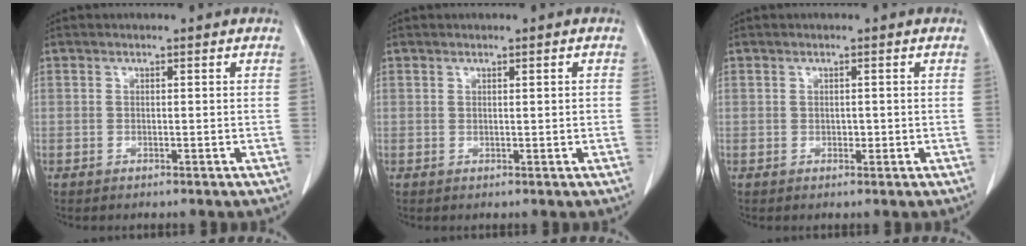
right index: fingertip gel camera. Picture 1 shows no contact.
{"total": 0.8, "force": [0.2, 0.1, 0.7], "torque": [-0.014, 0.001, 0.004]}
{"total": 0.6, "force": [-0.1, 0.5, 0.4], "torque": [-0.003, 0.002, -0.002]}